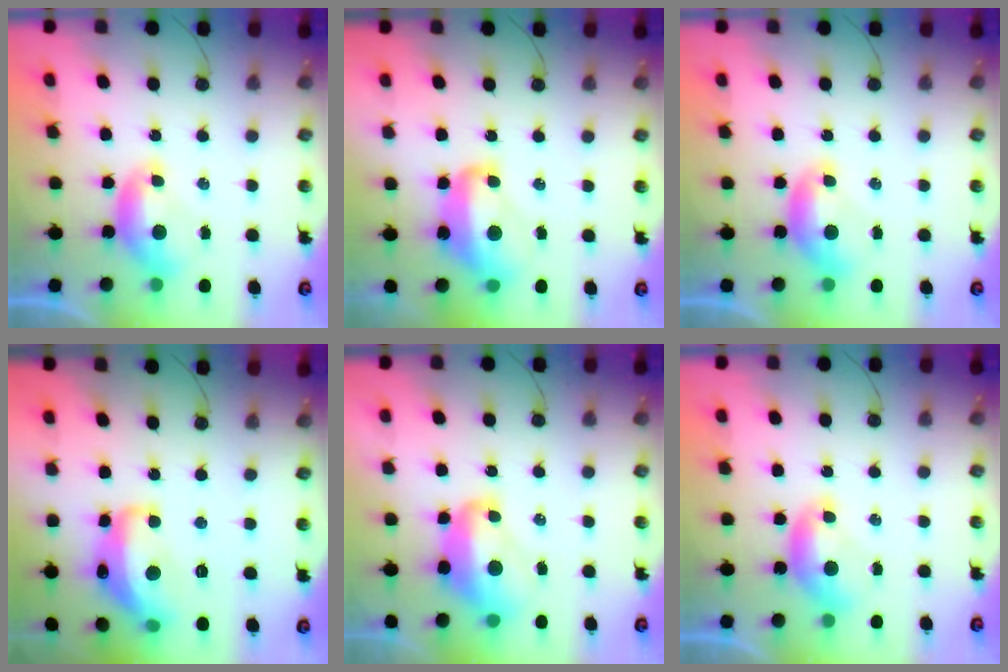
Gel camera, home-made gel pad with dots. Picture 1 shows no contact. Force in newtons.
{"total": 7.9, "press": 7.7, "slide": 1.4}
{"total": 0.0}
{"total": 11.8, "press": 11.8, "slide": 0.7}
{"total": 5.9, "press": 5.7, "slide": 1.4}
{"total": 0.0}